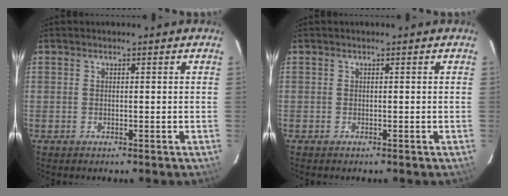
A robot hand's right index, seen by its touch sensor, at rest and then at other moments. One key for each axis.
{"total": 0.6, "fx": -0.4, "fy": 0.5, "fz": -0.1, "tx": -0.001, "ty": 0.001, "tz": -0.008}